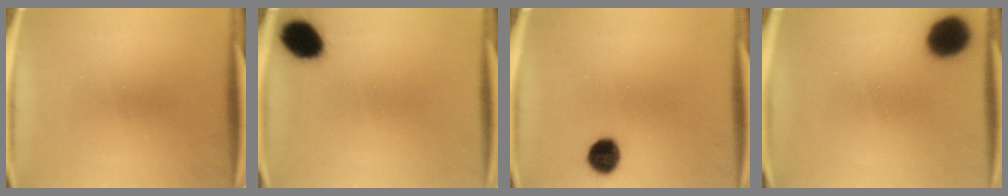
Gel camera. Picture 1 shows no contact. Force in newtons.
{"total": 8.9}
{"total": 6.4}
{"total": 10.8}